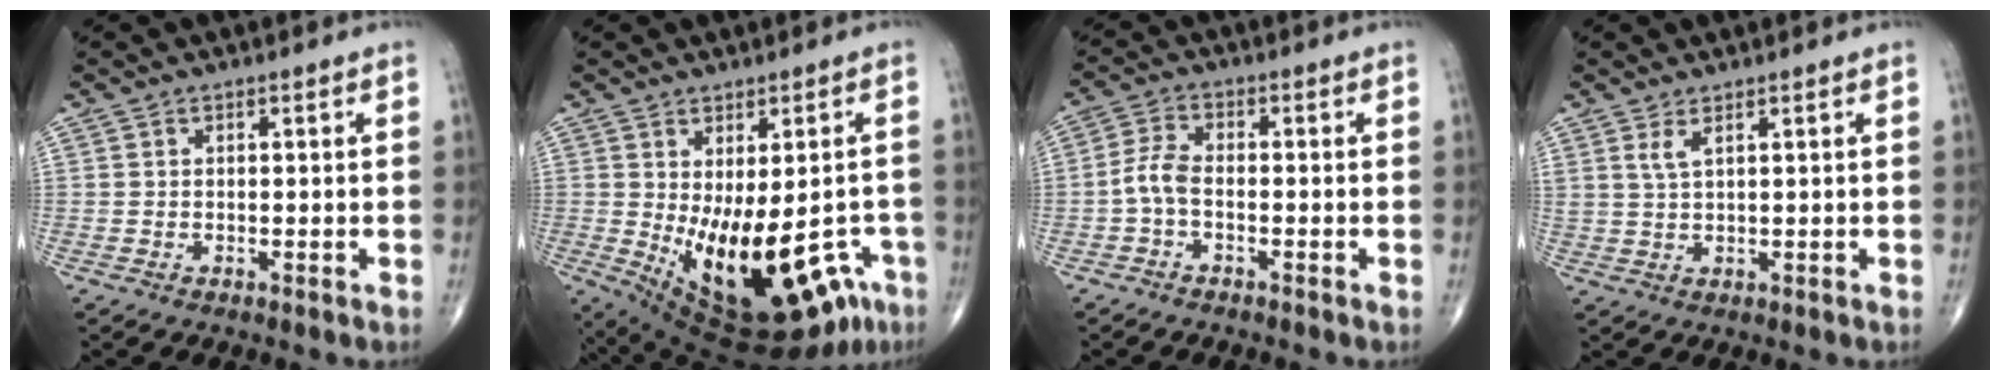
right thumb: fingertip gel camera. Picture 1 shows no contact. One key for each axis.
{"total": 21.7, "fx": -7.3, "fy": 10.0, "fz": 17.8, "tx": -0.230, "ty": -0.009, "tz": -0.079}
{"total": 4.1, "fx": -1.4, "fy": 1.9, "fz": 3.3, "tx": -0.075, "ty": 0.017, "tz": -0.036}
{"total": 2.3, "fx": 1.4, "fy": 0.5, "fz": 1.8, "tx": -0.042, "ty": -0.005, "tz": 0.033}